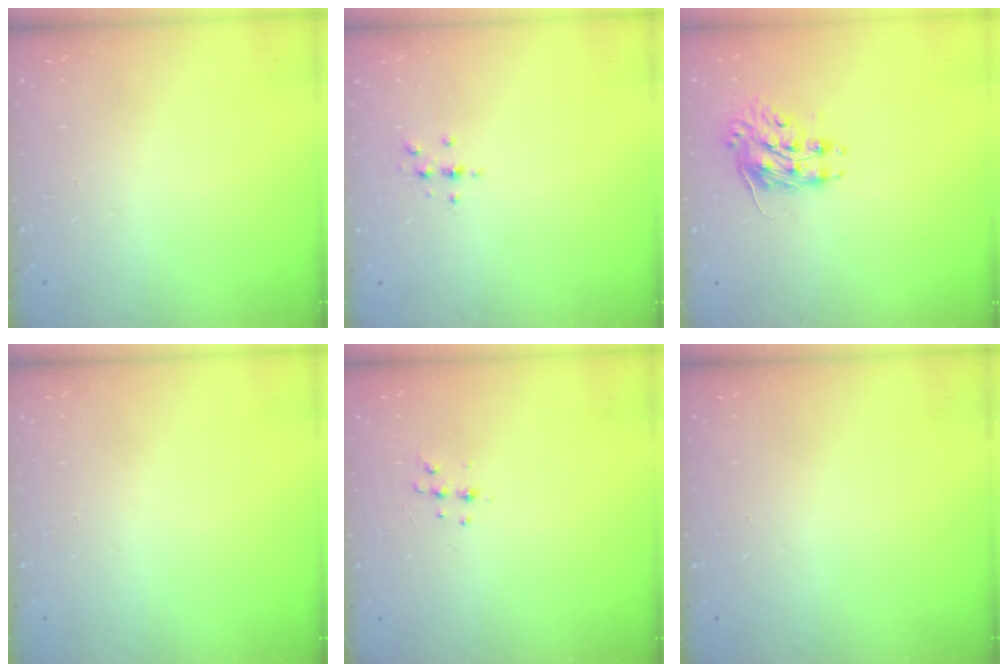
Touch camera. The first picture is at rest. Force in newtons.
{"total": 2.4, "press": 2.4, "slide": 0.3}
{"total": 8.2, "press": 8.1, "slide": 0.3}
{"total": 0.0}
{"total": 5.6, "press": 5.6, "slide": 0.7}
{"total": 0.0}